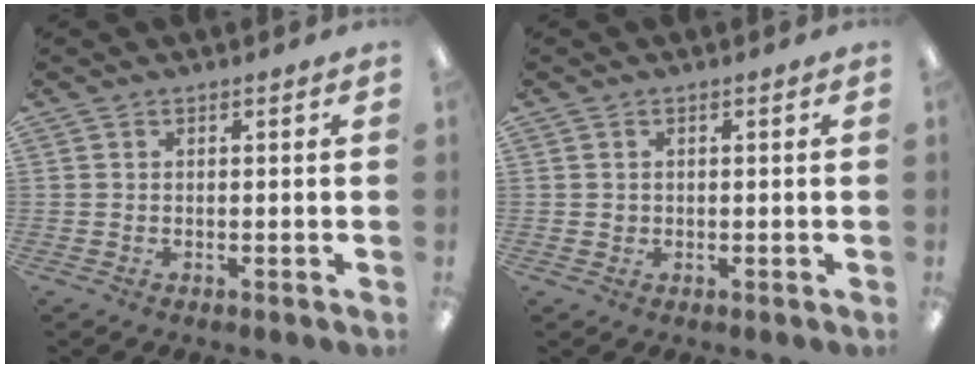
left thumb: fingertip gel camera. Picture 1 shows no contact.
{"total": 1.0, "force": [0.1, 0.9, 0.3], "torque": [-0.006, 0.005, 0.000]}